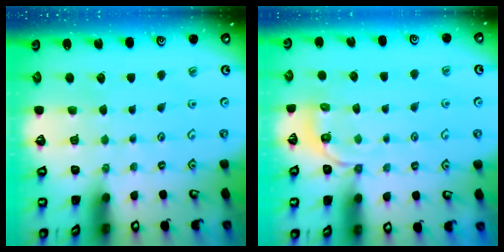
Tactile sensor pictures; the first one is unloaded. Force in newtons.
{"total": 3.3, "press": 2.8, "slide": 1.7}